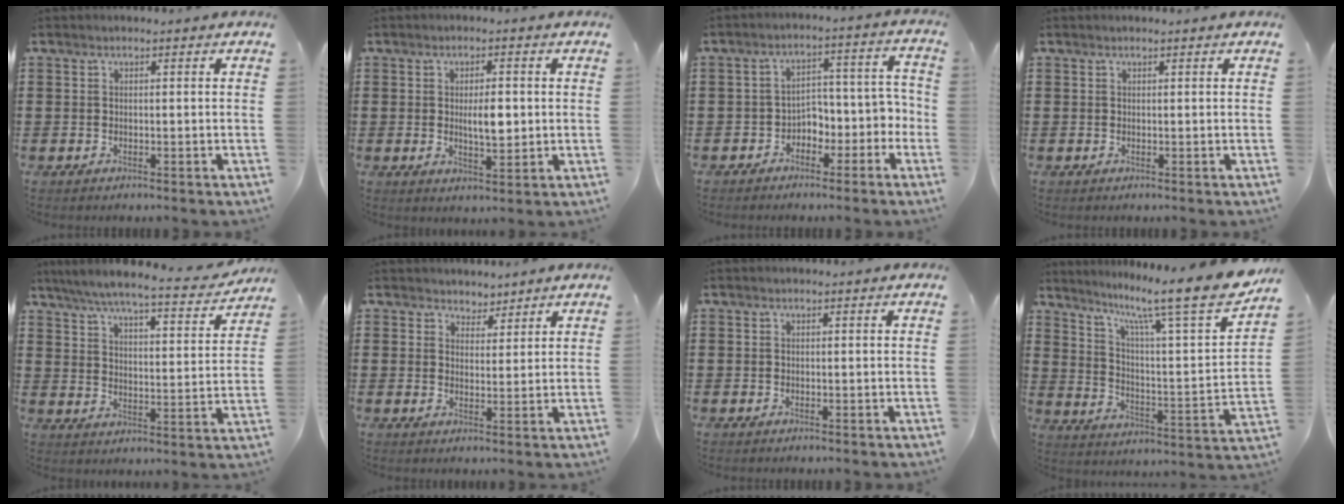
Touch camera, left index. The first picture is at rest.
{"total": 4.7, "force": [0.3, 1.6, 4.4], "torque": [-0.067, -0.003, 0.001]}
{"total": 4.1, "force": [-3.1, 2.5, 1.2], "torque": [-0.031, 0.007, -0.065]}
{"total": 0.0}
{"total": 6.2, "force": [5.6, 0.0, 2.5], "torque": [-0.076, -0.037, 0.093]}
{"total": 3.2, "force": [2.9, 1.4, -0.4], "torque": [-0.006, 0.001, 0.054]}
{"total": 0.0}
{"total": 12.1, "force": [10.0, 0.2, 6.9], "torque": [-0.129, -0.085, 0.149]}